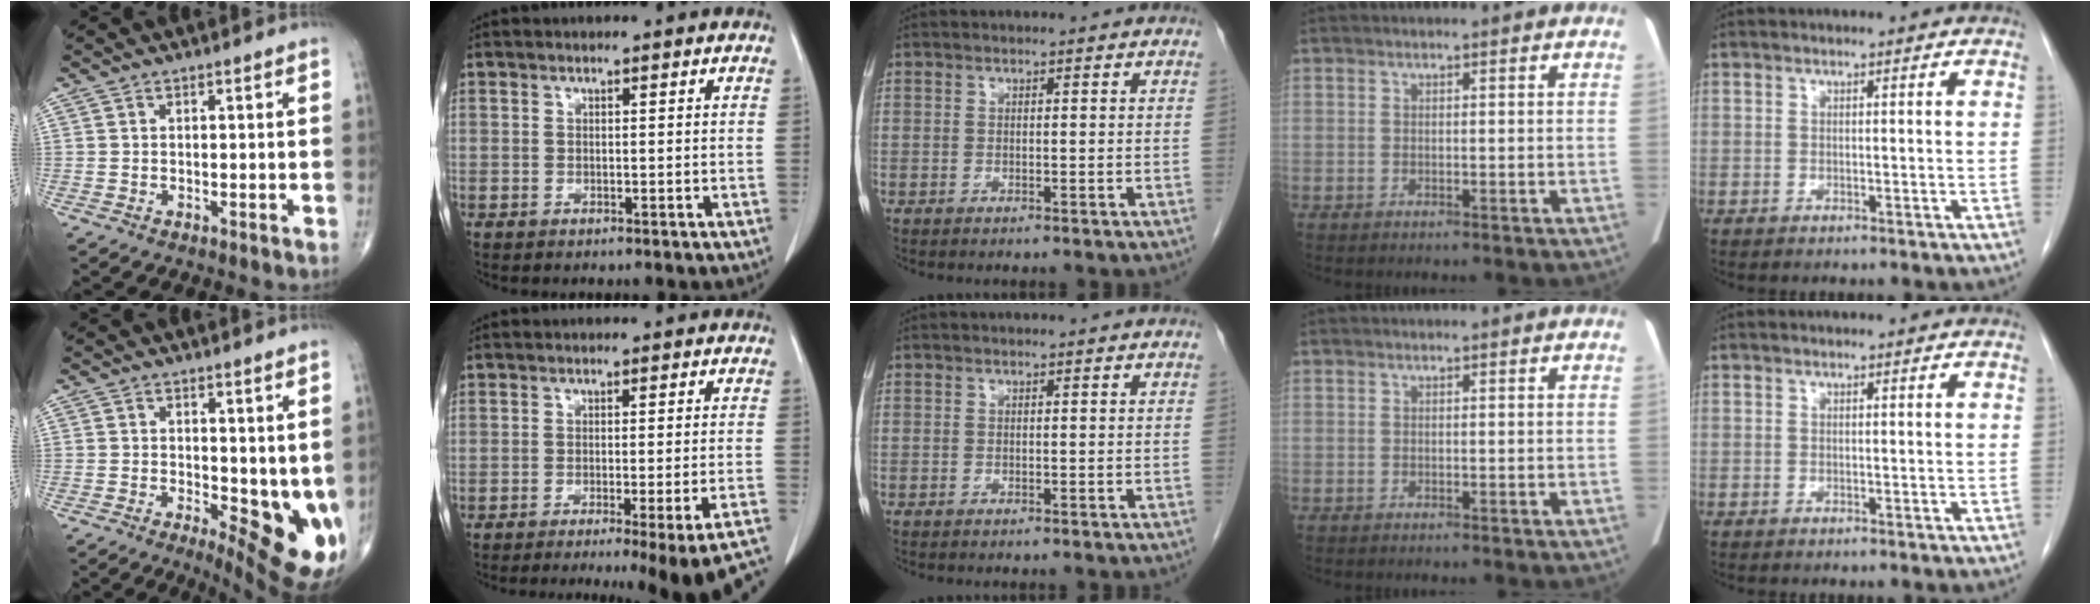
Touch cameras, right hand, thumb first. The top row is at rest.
{"thumb": {"total": 12.5, "force": [-1.1, 4.9, 11.5], "torque": [-0.136, -0.026, -0.003]}, "index": {"total": 14.7, "force": [-12.4, -1.3, 7.8], "torque": [-0.045, -0.028, -0.156]}}